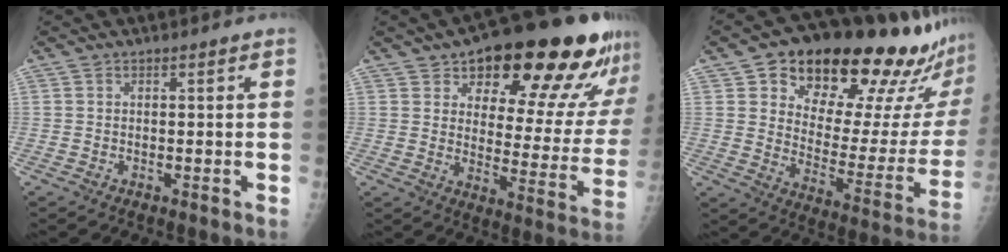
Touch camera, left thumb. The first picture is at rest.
{"total": 23.9, "force": [15.9, 8.7, 15.6], "torque": [-0.168, -0.065, 0.215]}
{"total": 28.1, "force": [18.9, 10.3, 18.1], "torque": [-0.224, -0.063, 0.266]}